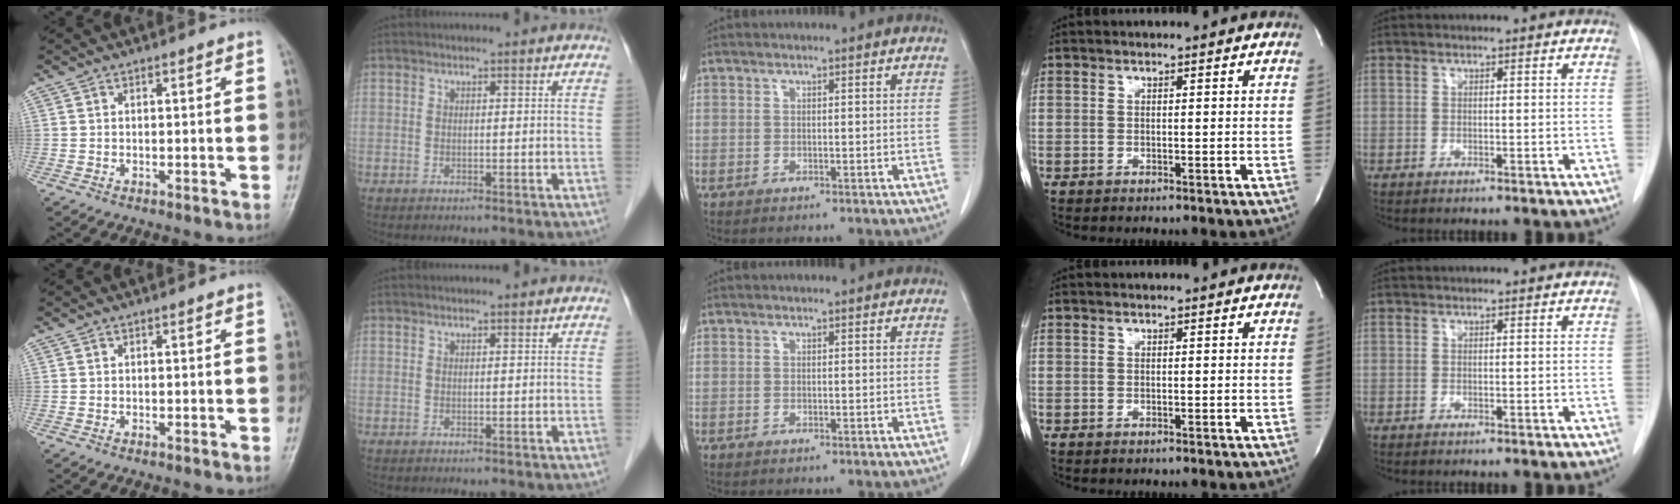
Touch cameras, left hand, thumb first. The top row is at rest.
{}